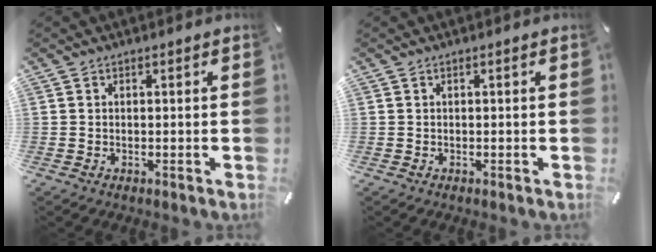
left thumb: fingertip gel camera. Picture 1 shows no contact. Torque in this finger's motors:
{"motor_torque": [0.00, 0.00, 0.00, 0.00, 0.00]}